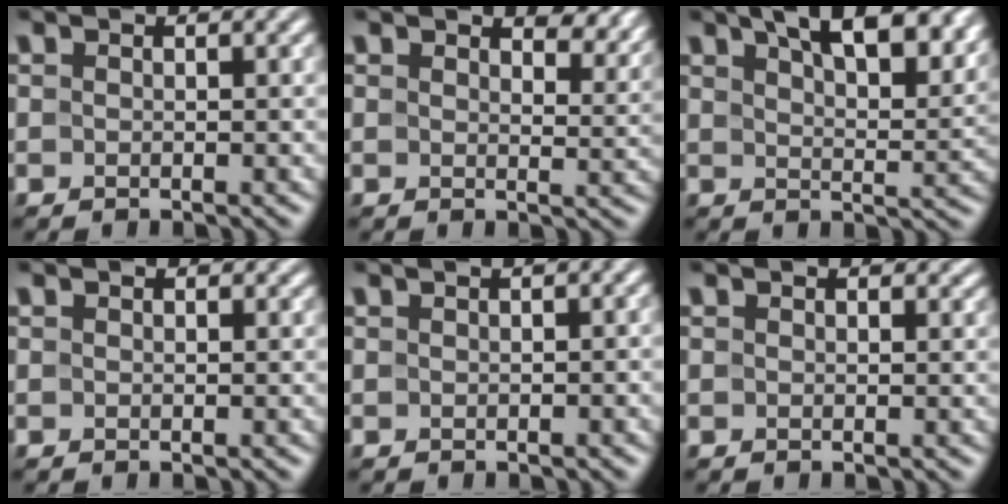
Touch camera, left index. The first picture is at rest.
{"total": 4.3, "force": [3.3, 1.7, 2.3], "torque": [-0.035, -0.001, 0.048]}
{"total": 11.1, "force": [7.0, 4.4, 7.4], "torque": [-0.084, 0.025, 0.081]}
{"total": 0.5, "force": [0.4, 0.2, 0.1], "torque": [0.000, 0.001, 0.007]}
{"total": 1.5, "force": [0.7, 0.4, 1.2], "torque": [-0.017, 0.005, 0.008]}
{"total": 0.8, "force": [0.7, 0.4, 0.2], "torque": [-0.003, -0.002, 0.011]}